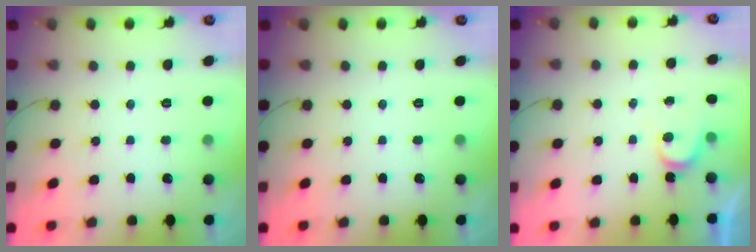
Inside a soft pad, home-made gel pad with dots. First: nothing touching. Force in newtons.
{"total": 0.0}
{"total": 3.4, "press": 3.4, "slide": 0.3}